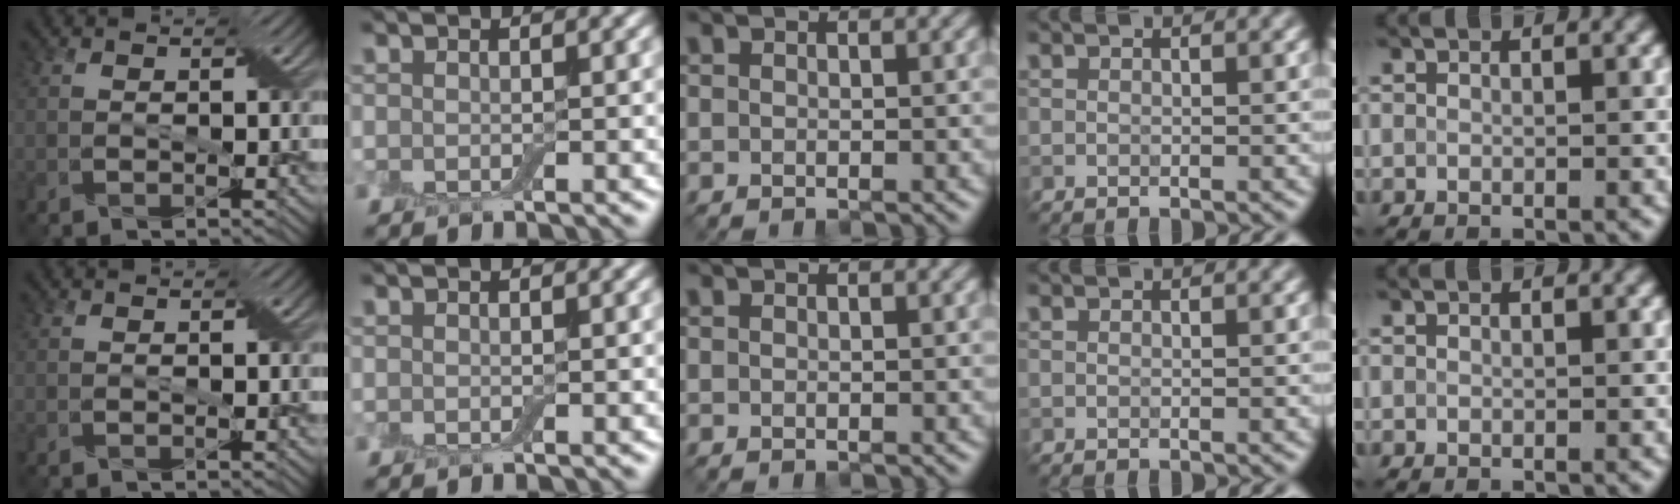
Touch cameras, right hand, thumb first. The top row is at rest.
{}